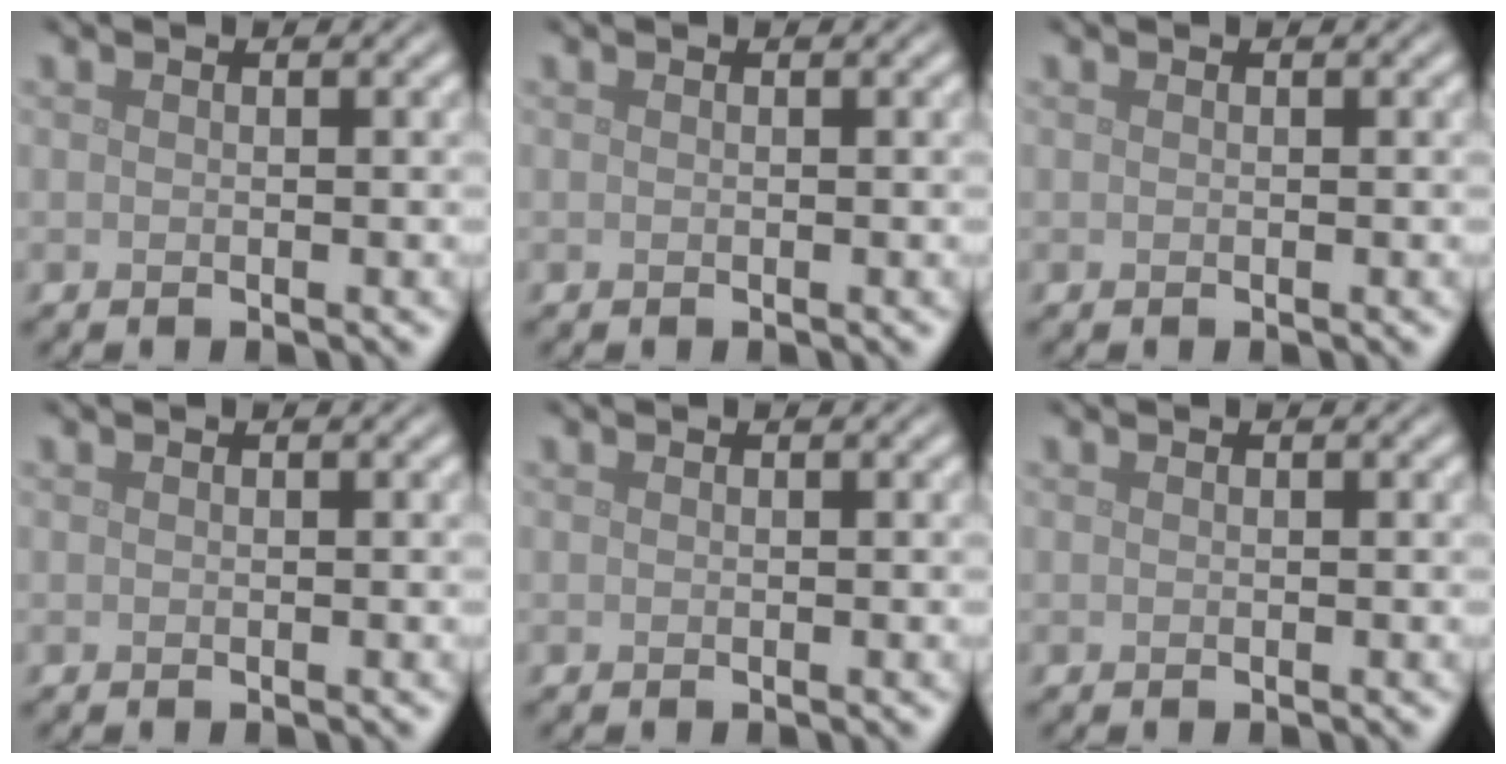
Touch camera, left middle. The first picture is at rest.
{"total": 0.0}
{"total": 0.0}
{"total": 0.0}
{"total": 0.0}
{"total": 0.0}